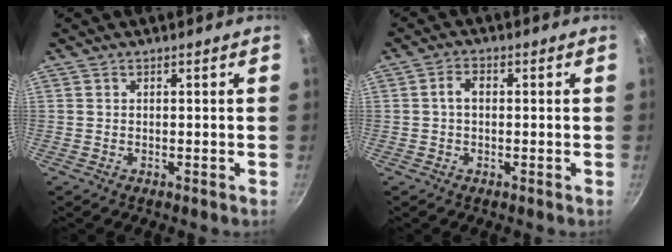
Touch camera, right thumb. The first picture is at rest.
{"total": 2.9, "force": [0.1, 1.9, 2.2], "torque": [-0.036, 0.010, -0.002]}